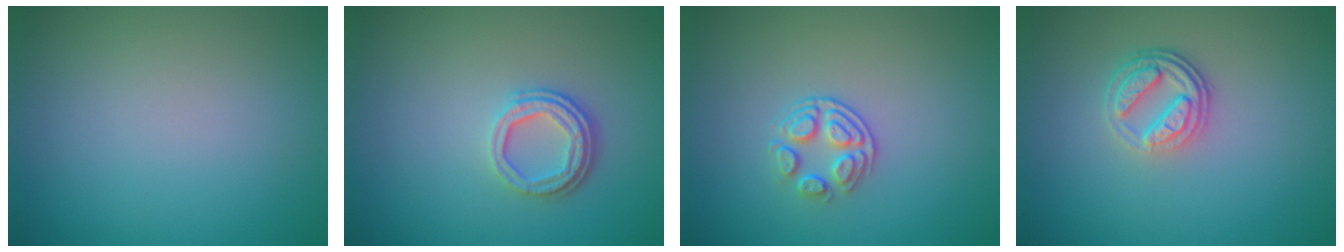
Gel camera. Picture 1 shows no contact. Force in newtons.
{"total": 3.3, "press": 2.5, "slide": 2.2}
{"total": 2.4, "press": 1.8, "slide": 1.6}
{"total": 3.6, "press": 2.7, "slide": 2.4}